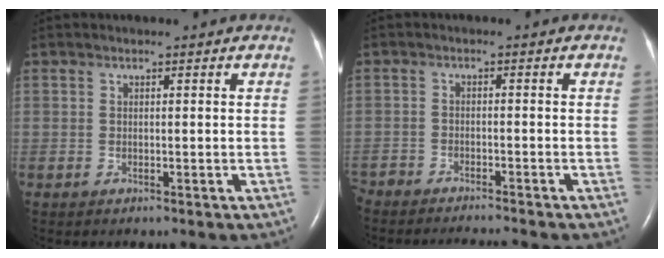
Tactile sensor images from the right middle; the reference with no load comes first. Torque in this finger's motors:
{"motor_torque": [-0.38, -0.05, -0.03, -0.01]}